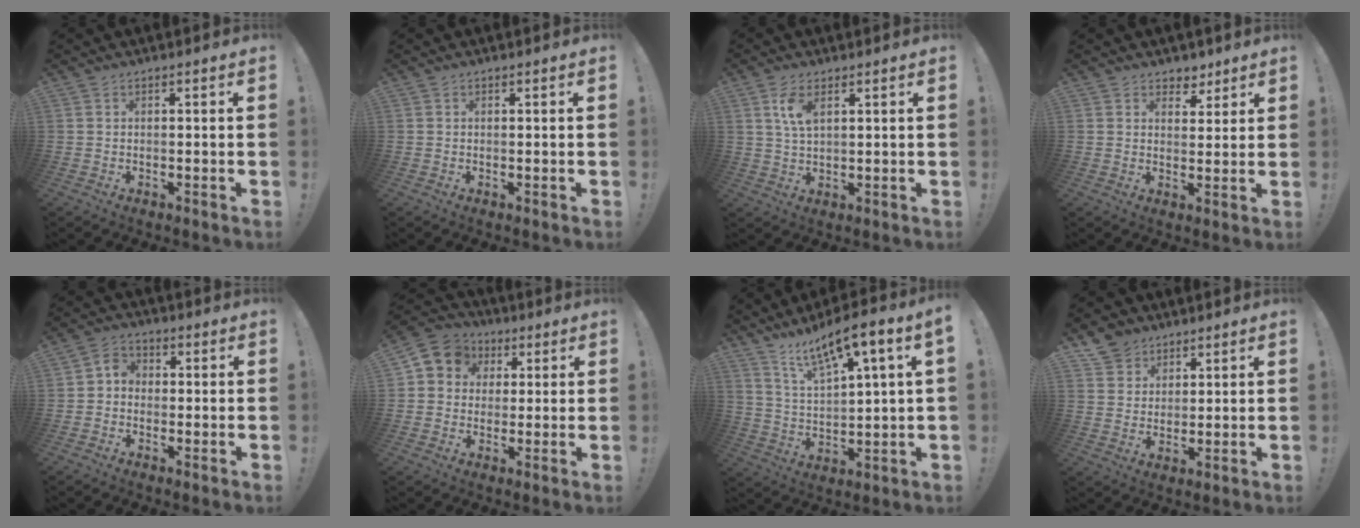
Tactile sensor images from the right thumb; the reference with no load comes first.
{"total": 0.0}
{"total": 6.1, "force": [2.8, 2.9, 4.6], "torque": [-0.081, -0.008, 0.049]}
{"total": 5.4, "force": [3.7, 3.8, 0.8], "torque": [-0.003, -0.026, 0.071]}
{"total": 4.2, "force": [-1.3, 3.5, 2.1], "torque": [-0.043, 0.020, -0.020]}
{"total": 7.4, "force": [1.2, 6.9, 2.3], "torque": [-0.026, 0.001, 0.027]}
{"total": 10.0, "force": [7.3, 1.7, 6.7], "torque": [-0.122, -0.044, 0.122]}
{"total": 6.8, "force": [4.7, 4.8, 0.7], "torque": [-0.022, -0.030, 0.096]}